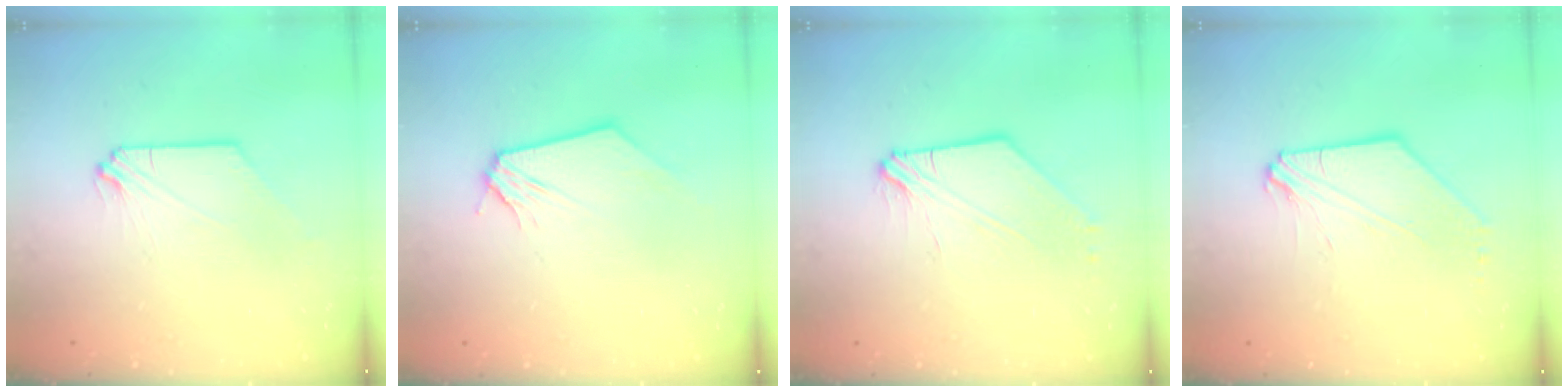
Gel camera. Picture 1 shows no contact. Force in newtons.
{"total": 0.0}
{"total": 3.6, "press": 3.6, "slide": 0.5}
{"total": 6.3, "press": 6.2, "slide": 1.0}